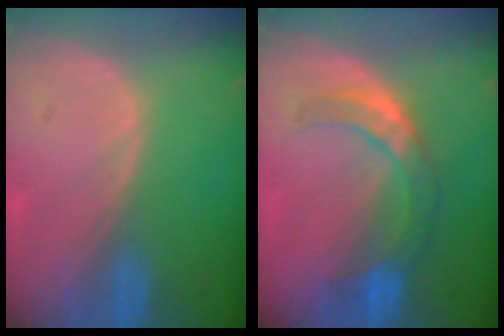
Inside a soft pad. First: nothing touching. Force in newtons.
{"total": 7.6, "press": 6.7, "slide": 3.6}